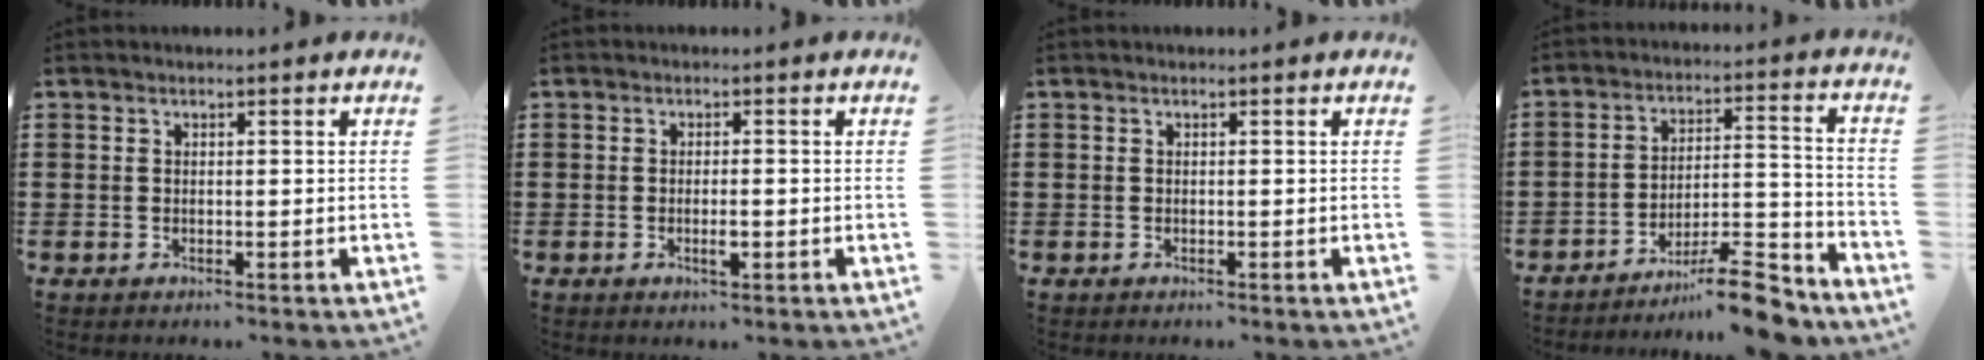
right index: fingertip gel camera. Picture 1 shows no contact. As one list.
[{"total": 2.6, "force": [-0.7, 0.8, 2.4], "torque": [-0.051, -0.002, -0.014]}, {"total": 0.0}, {"total": 11.1, "force": [-9.4, 1.6, 5.7], "torque": [-0.073, 0.038, -0.173]}]